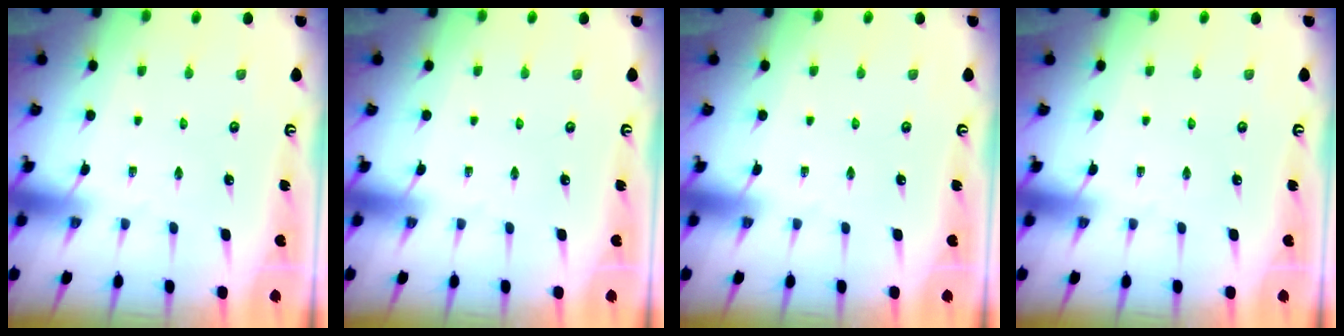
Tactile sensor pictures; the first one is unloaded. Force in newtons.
{"total": 0.0}
{"total": 0.0}
{"total": 0.0}